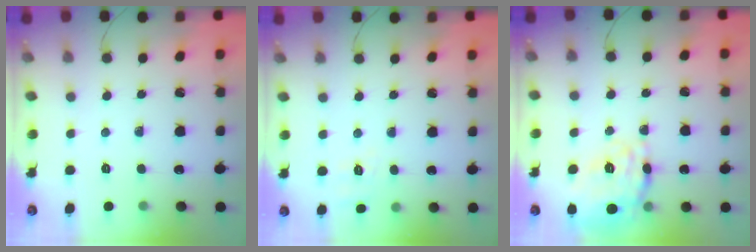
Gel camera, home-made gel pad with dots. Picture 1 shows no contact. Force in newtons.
{"total": 5.9, "press": 5.4, "slide": 2.3}
{"total": 20.9, "press": 20.7, "slide": 2.2}